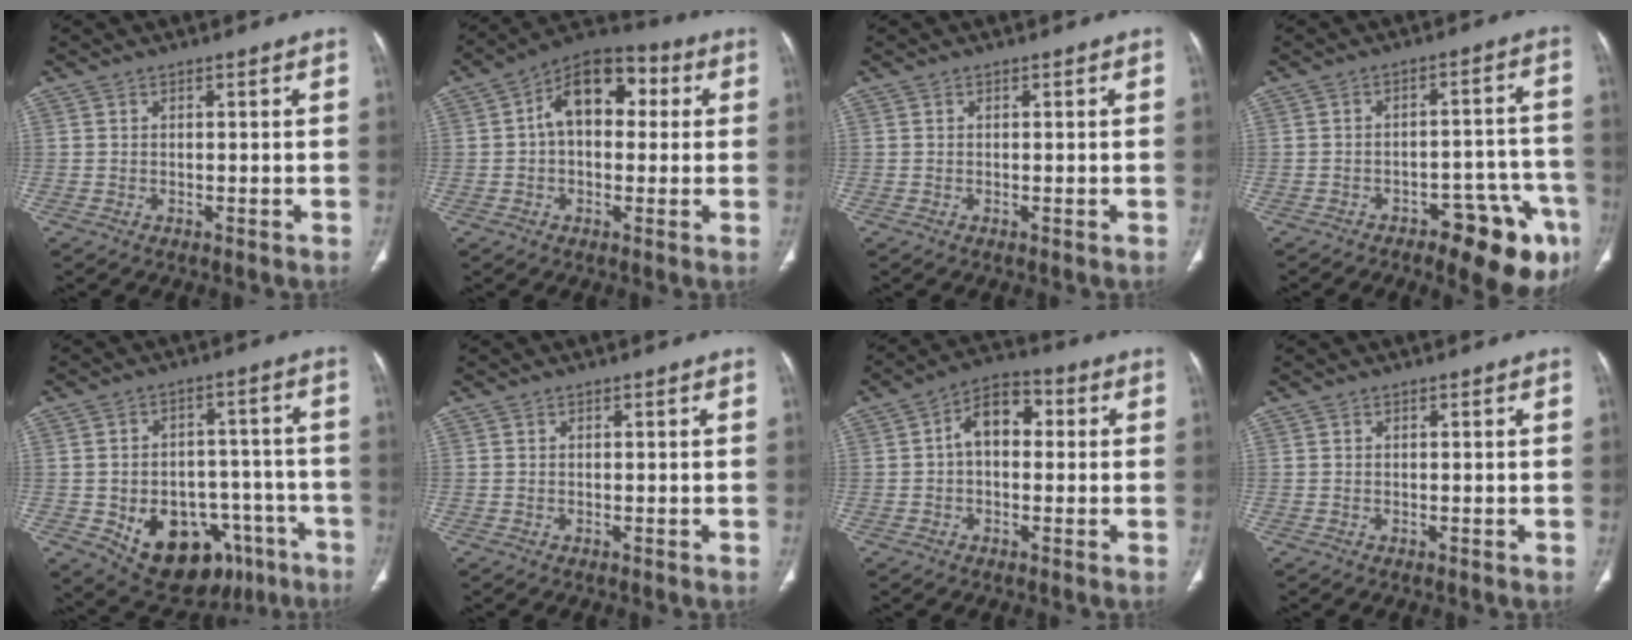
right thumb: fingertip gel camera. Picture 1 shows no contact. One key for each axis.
{"total": 12.9, "fx": 2.1, "fy": 8.3, "fz": 9.6, "tx": -0.116, "ty": 0.036, "tz": 0.020}
{"total": 0.0}
{"total": 14.4, "fx": -8.2, "fy": 5.6, "fz": 10.4, "tx": -0.071, "ty": 0.054, "tz": -0.102}
{"total": 19.4, "fx": -8.7, "fy": 12.8, "fz": 11.7, "tx": -0.137, "ty": 0.048, "tz": -0.108}
{"total": 0.0}
{"total": 8.3, "fx": 0.7, "fy": 5.5, "fz": 6.2, "tx": -0.076, "ty": 0.030, "tz": 0.000}
{"total": 0.0}